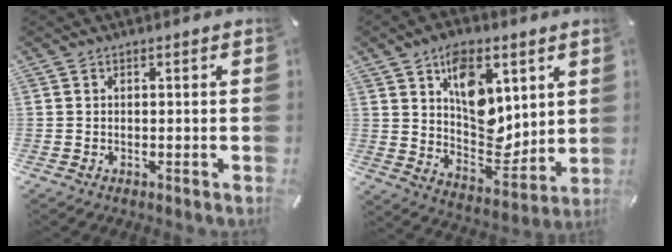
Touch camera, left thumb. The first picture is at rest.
{"total": 13.2, "force": [5.6, 8.8, 8.1], "torque": [-0.105, -0.031, 0.103]}